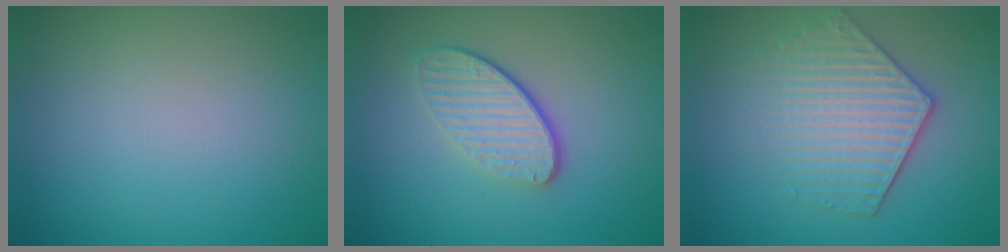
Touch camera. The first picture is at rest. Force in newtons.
{"total": 3.8, "press": 2.8, "slide": 2.6}
{"total": 4.4, "press": 3.8, "slide": 2.3}